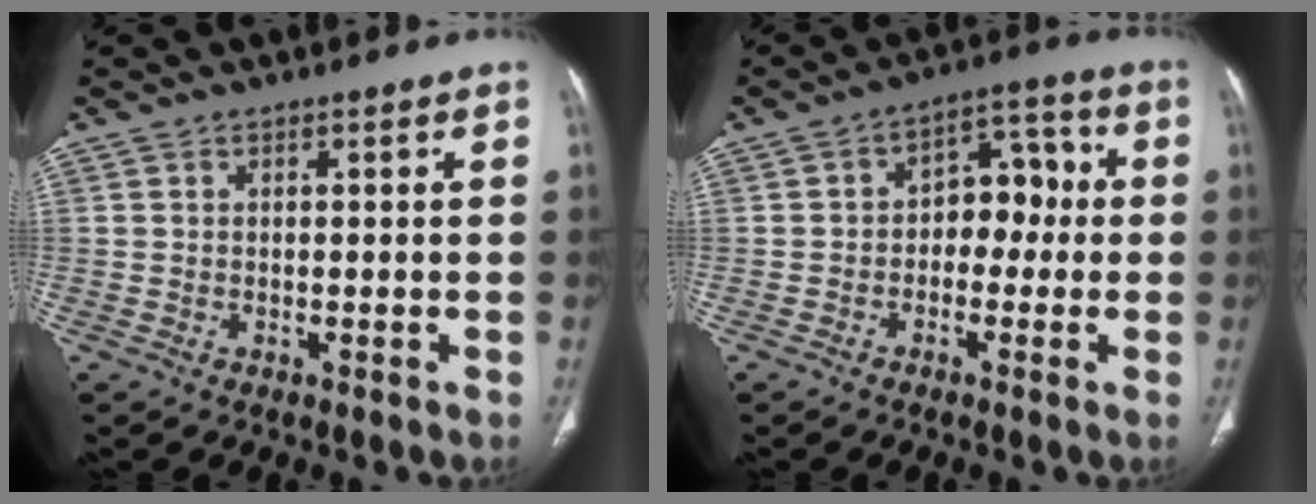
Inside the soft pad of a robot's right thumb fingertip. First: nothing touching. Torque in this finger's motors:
{"motor_torque": [-0.34, 0.41, 0.19, 0.37, 0.02]}